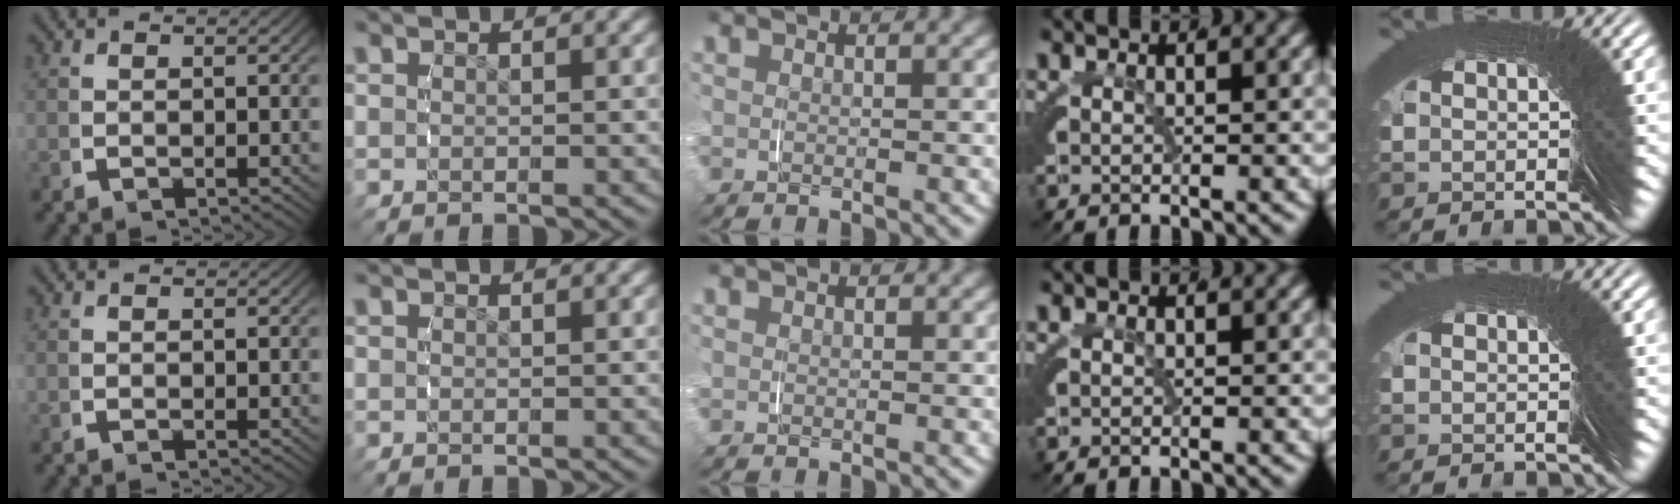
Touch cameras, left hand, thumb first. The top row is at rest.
{}